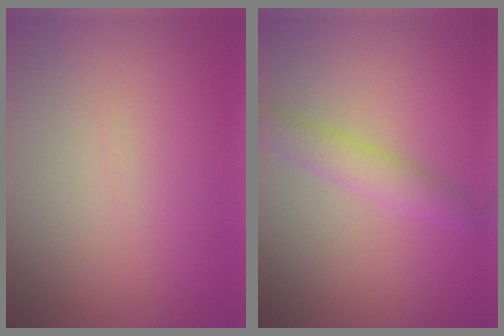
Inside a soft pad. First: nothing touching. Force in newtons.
{"total": 2.8, "press": 2.8, "slide": 0.2}